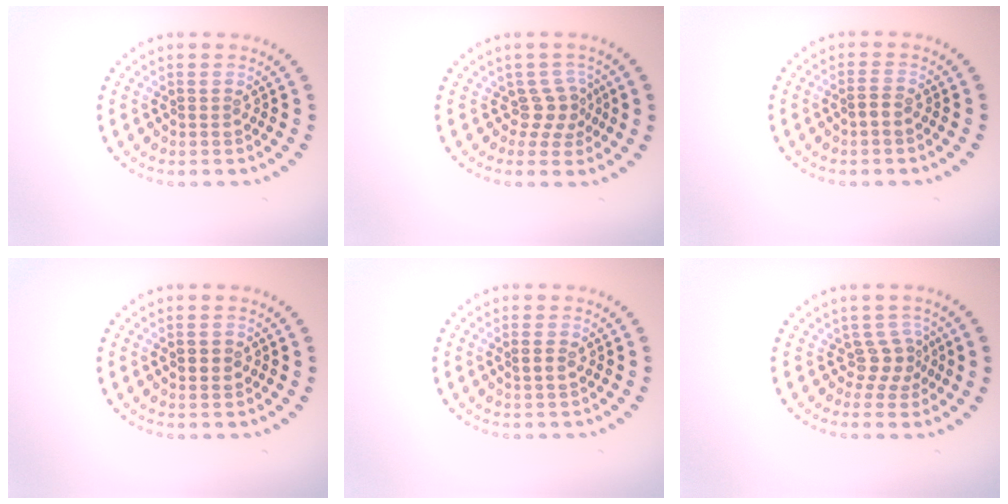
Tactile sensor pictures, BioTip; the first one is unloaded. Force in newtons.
{"total": 2.1, "press": 1.5, "slide": 1.5}
{"total": 1.0, "press": 0.9, "slide": 0.4}
{"total": 1.4, "press": 1.4, "slide": 0.1}
{"total": 1.2, "press": 1.1, "slide": 0.3}
{"total": 2.2, "press": 1.6, "slide": 1.6}